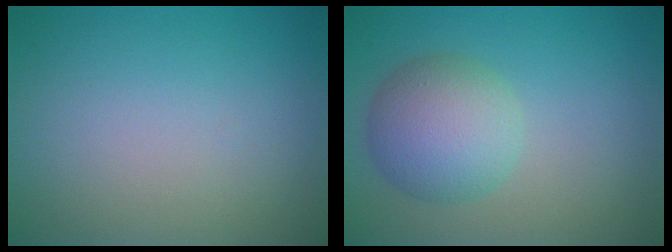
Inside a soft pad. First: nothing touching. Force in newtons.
{"total": 5.3, "press": 5.3, "slide": 0.0}